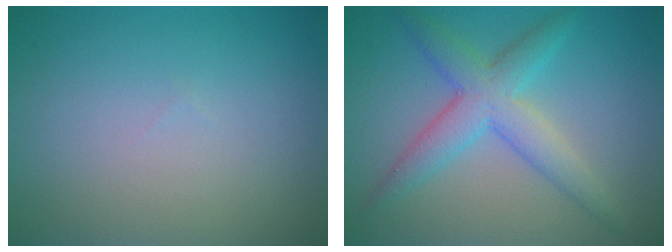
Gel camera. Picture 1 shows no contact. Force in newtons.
{"total": 4.7, "press": 4.7, "slide": 0.1}